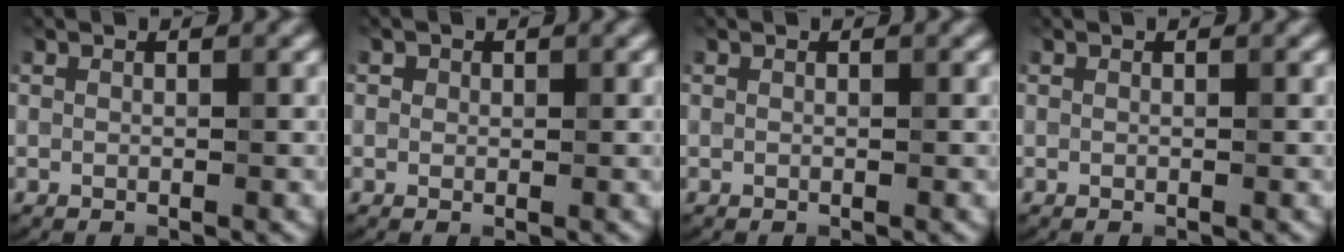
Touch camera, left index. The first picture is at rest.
{"total": 0.7, "force": [0.2, 0.6, 0.1], "torque": [0.001, -0.002, -0.001]}
{"total": 0.0}
{"total": 0.0}